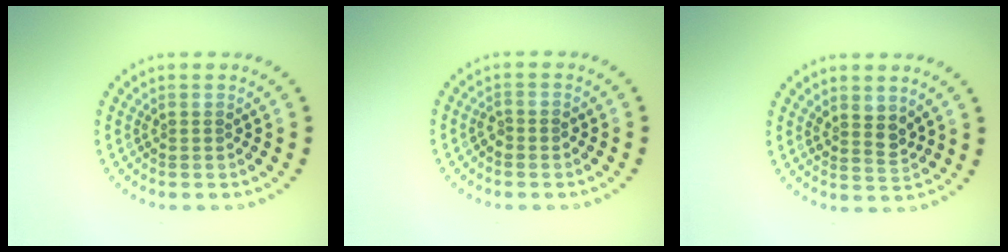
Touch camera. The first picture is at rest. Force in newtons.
{"total": 0.9, "press": 0.9, "slide": 0.3}
{"total": 1.9, "press": 1.6, "slide": 1.1}